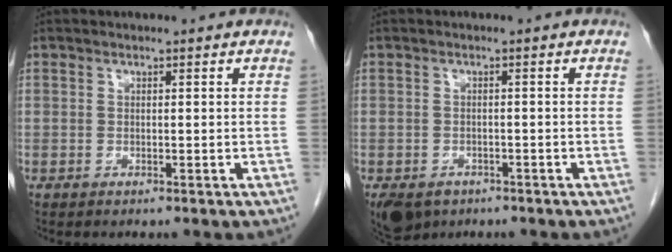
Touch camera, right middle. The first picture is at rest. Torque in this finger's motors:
{"motor_torque": [0.01, 0.02, 0.02, 0.01]}